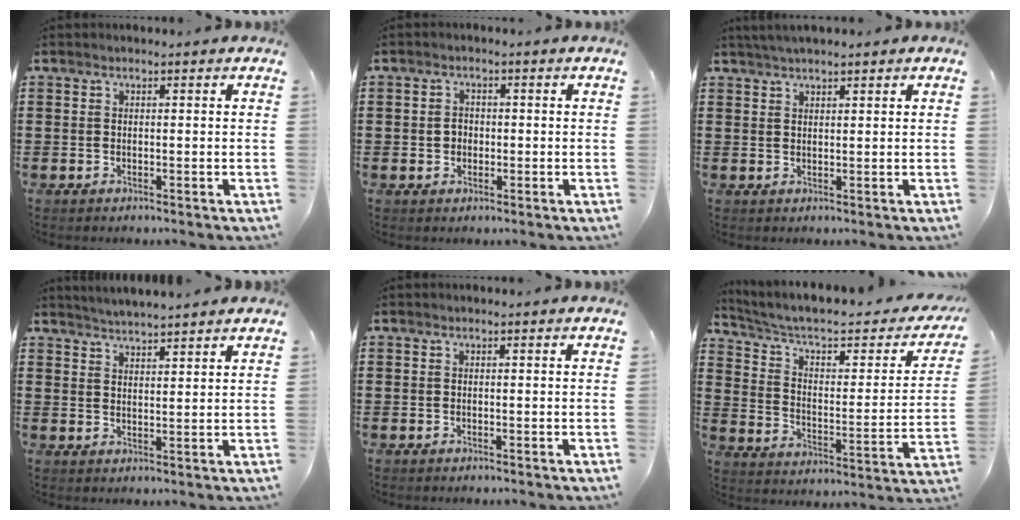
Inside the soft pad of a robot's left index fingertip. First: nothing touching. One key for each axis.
{"total": 1.8, "fx": -0.1, "fy": 1.6, "fz": 0.8, "tx": -0.019, "ty": 0.007, "tz": -0.005}
{"total": 2.1, "fx": 1.8, "fy": 0.3, "fz": 0.9, "tx": -0.021, "ty": 0.005, "tz": 0.034}
{"total": 2.9, "fx": 2.9, "fy": -0.6, "fz": 0.0, "tx": -0.008, "ty": -0.011, "tz": 0.053}
{"total": 0.0}
{"total": 5.9, "fx": 4.2, "fy": 1.9, "fz": 3.7, "tx": -0.093, "ty": -0.029, "tz": 0.067}